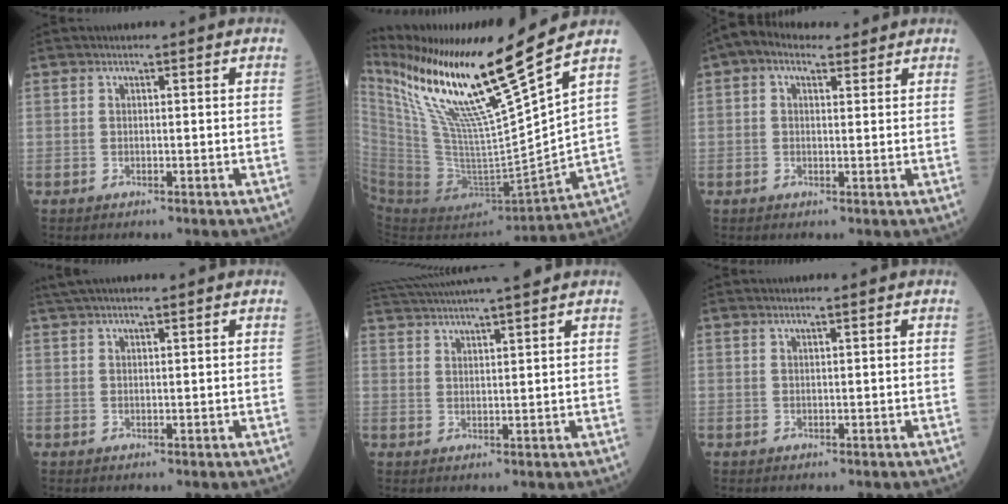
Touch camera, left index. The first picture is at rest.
{"total": 23.9, "force": [16.4, -1.2, 17.4], "torque": [-0.309, -0.038, 0.303]}
{"total": 4.4, "force": [2.7, 2.6, 2.4], "torque": [-0.053, 0.034, 0.047]}
{"total": 4.9, "force": [4.1, -0.3, 2.6], "torque": [-0.045, 0.030, 0.074]}
{"total": 13.2, "force": [11.8, 0.1, 6.0], "torque": [-0.116, 0.030, 0.181]}
{"total": 0.7, "force": [0.6, -0.2, 0.3], "torque": [-0.015, -0.003, 0.016]}